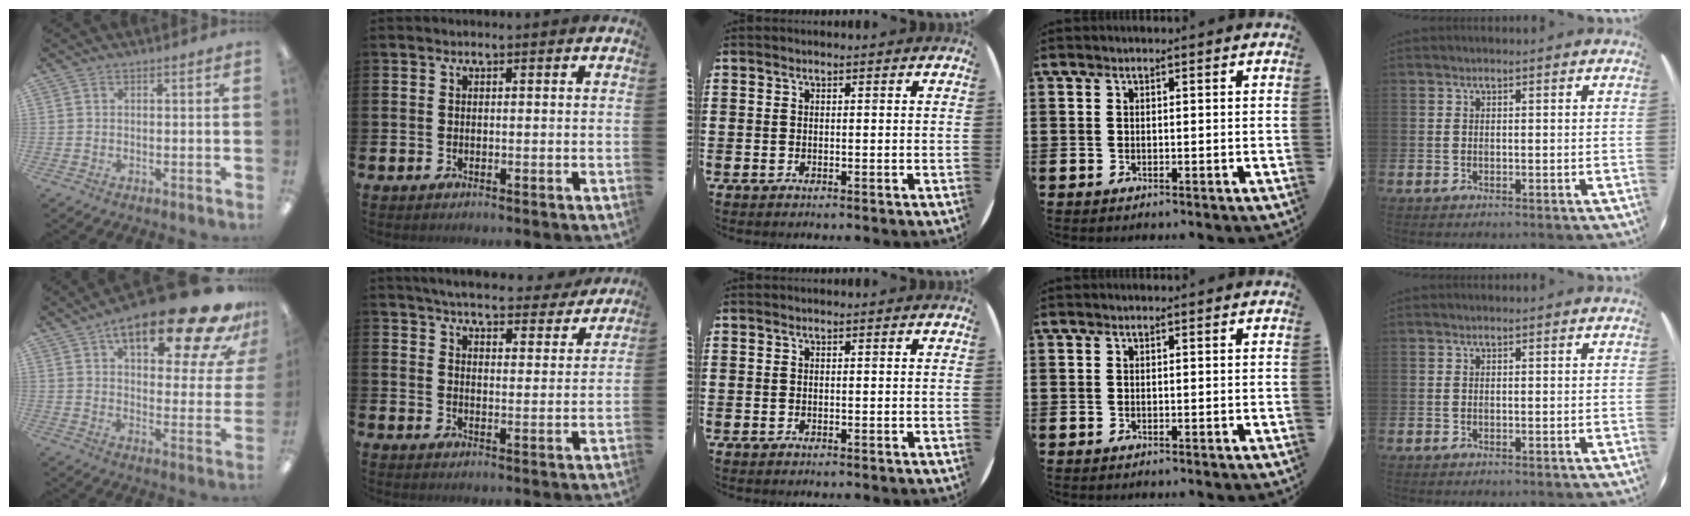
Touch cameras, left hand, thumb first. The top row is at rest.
{"thumb": {"total": 24.0, "force": [14.4, 8.4, 17.2], "torque": [-0.242, -0.090, 0.225]}, "index": {"total": 5.6, "force": [5.4, 0.9, 1.3], "torque": [-0.037, -0.036, 0.092]}}